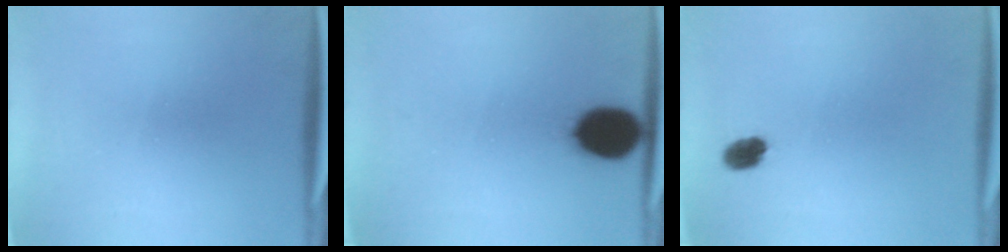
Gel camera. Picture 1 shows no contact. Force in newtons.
{"total": 11.3}
{"total": 3.1}